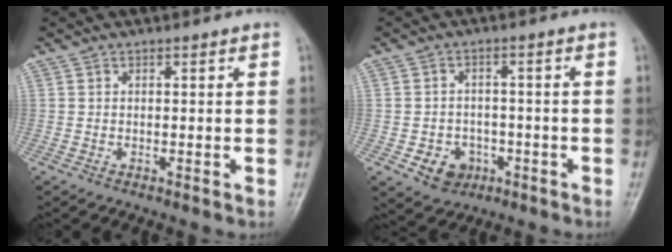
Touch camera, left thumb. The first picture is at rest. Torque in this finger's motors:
{"motor_torque": [-0.11, 0.18, 0.08, 0.03, 0.00]}